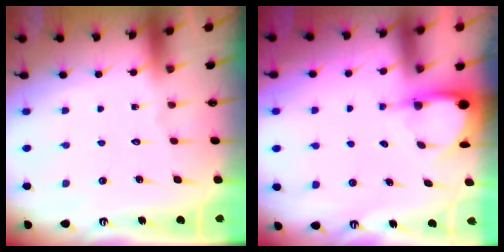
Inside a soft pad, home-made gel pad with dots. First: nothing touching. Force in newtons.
{"total": 3.4, "press": 3.4, "slide": 0.3}